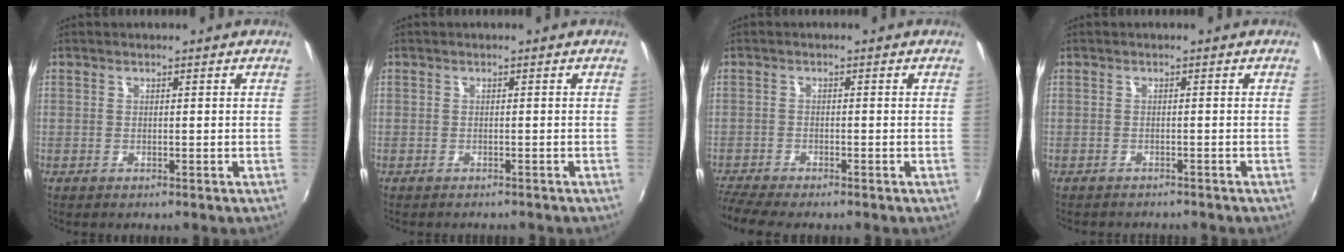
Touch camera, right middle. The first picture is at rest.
{"total": 1.7, "force": [-1.6, 0.5, 0.5], "torque": [-0.015, -0.010, -0.022]}
{"total": 5.8, "force": [-5.3, 0.3, 2.4], "torque": [-0.072, -0.028, -0.094]}
{"total": 3.1, "force": [-2.9, 0.7, 0.8], "torque": [-0.023, -0.013, -0.043]}